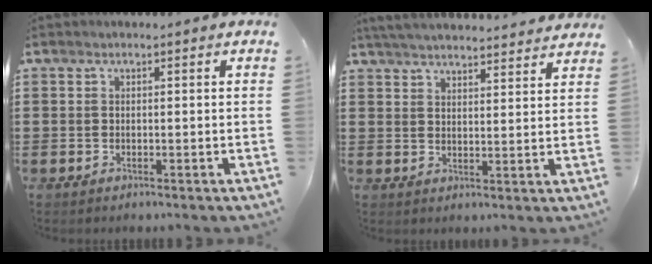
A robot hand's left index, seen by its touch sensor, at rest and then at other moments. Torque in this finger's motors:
{"motor_torque": [2.14, 0.00, 0.67, 0.12]}